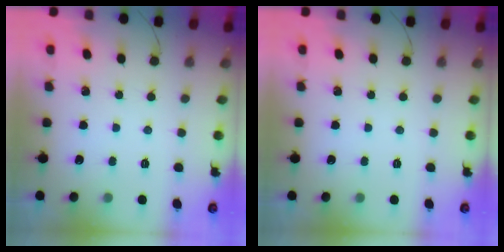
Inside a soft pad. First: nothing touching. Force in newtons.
{"total": 0.0}